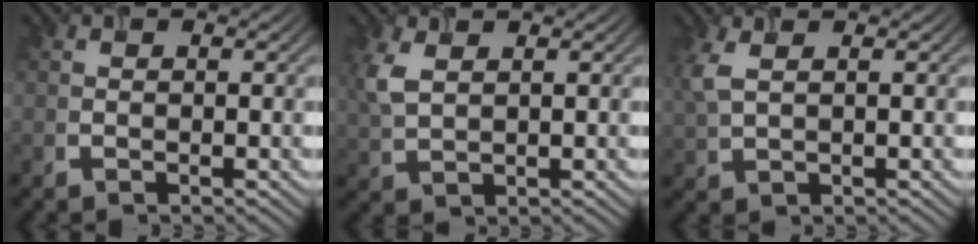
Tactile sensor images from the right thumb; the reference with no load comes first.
{"total": 4.0, "force": [1.6, 2.1, 3.0], "torque": [-0.090, 0.004, 0.037]}
{"total": 3.5, "force": [1.4, 1.5, 2.8], "torque": [-0.085, 0.005, 0.032]}